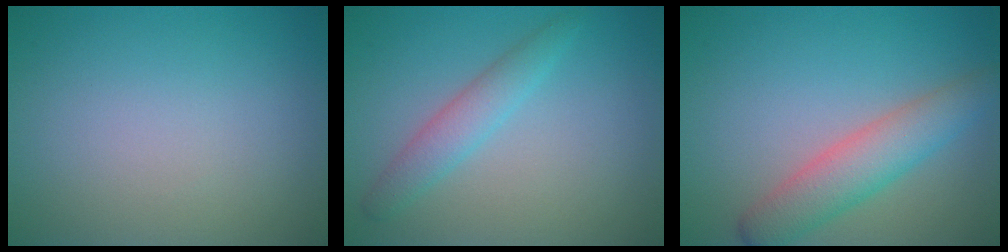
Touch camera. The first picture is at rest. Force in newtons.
{"total": 2.5, "press": 2.5, "slide": 0.1}
{"total": 4.4, "press": 4.4, "slide": 0.4}